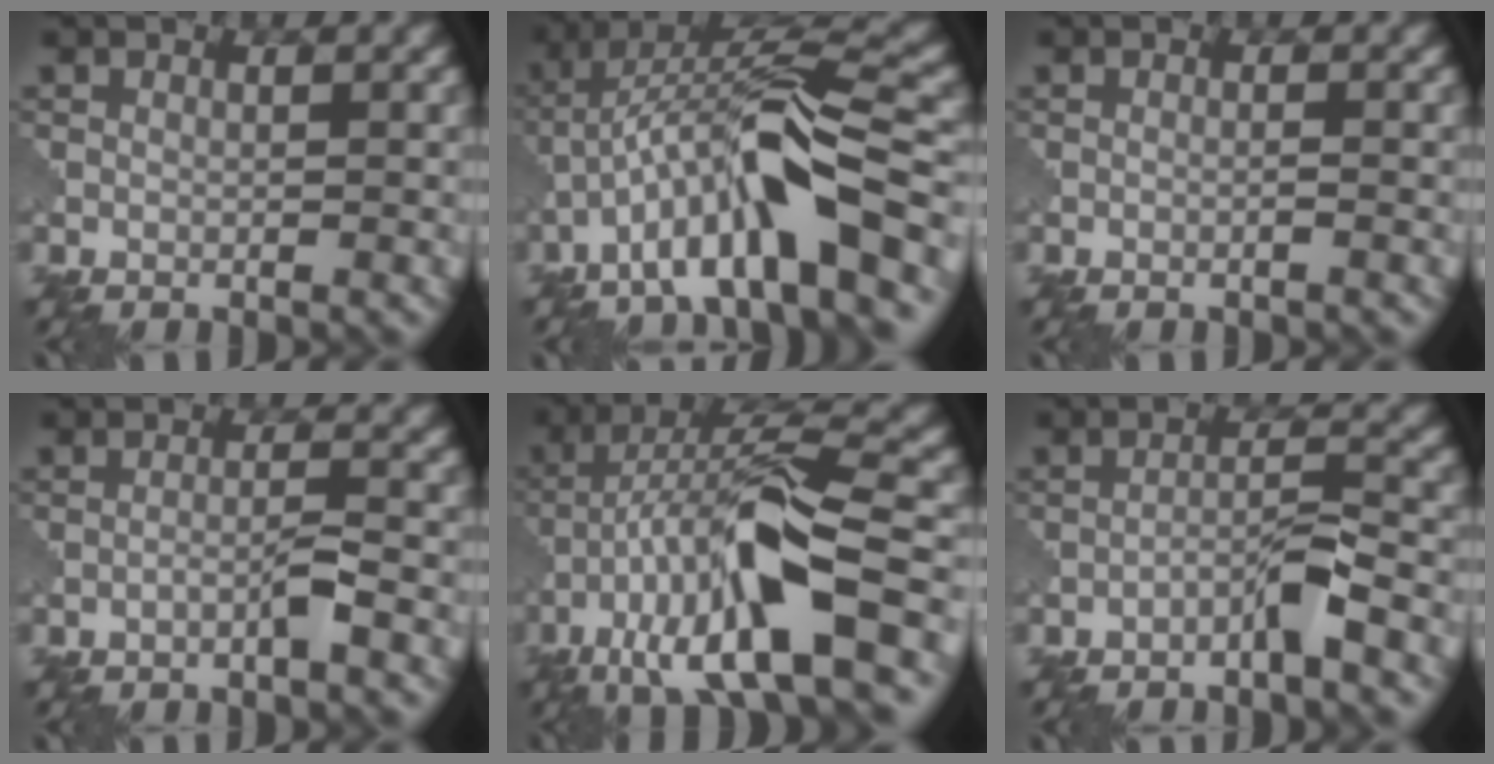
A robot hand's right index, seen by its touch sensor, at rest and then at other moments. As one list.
[{"total": 9.9, "force": [-4.4, 1.9, 8.7], "torque": [-0.150, 0.026, -0.076]}, {"total": 0.6, "force": [-0.3, 0.0, 0.5], "torque": [-0.012, -0.001, -0.011]}, {"total": 1.8, "force": [-1.1, 0.0, 1.4], "torque": [-0.025, 0.008, -0.026]}, {"total": 12.4, "force": [-5.2, 2.7, 10.9], "torque": [-0.204, 0.013, -0.091]}, {"total": 2.9, "force": [-1.9, 0.2, 2.1], "torque": [-0.037, 0.014, -0.039]}]